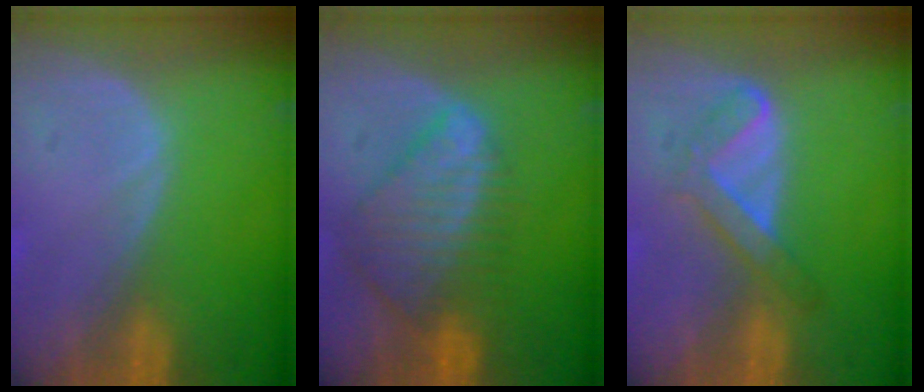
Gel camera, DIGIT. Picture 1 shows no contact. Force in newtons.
{"total": 8.9, "press": 7.6, "slide": 4.5}
{"total": 4.6, "press": 4.6, "slide": 0.6}